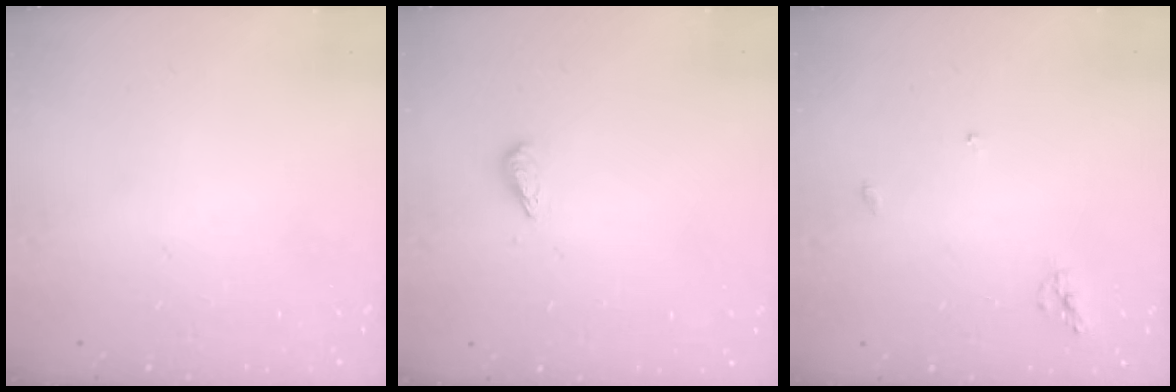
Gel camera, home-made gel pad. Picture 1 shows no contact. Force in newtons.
{"total": 2.7, "press": 2.7, "slide": 0.6}
{"total": 5.4, "press": 5.4, "slide": 0.0}